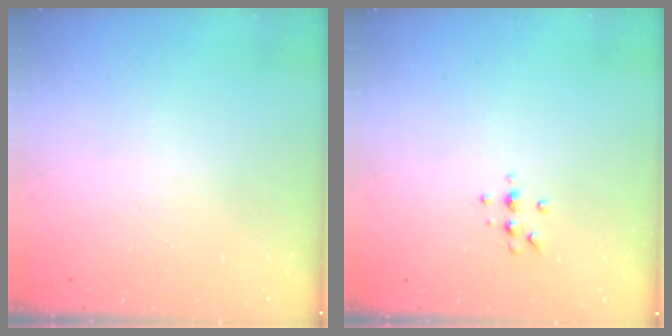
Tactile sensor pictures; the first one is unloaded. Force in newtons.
{"total": 4.9, "press": 4.9, "slide": 0.7}